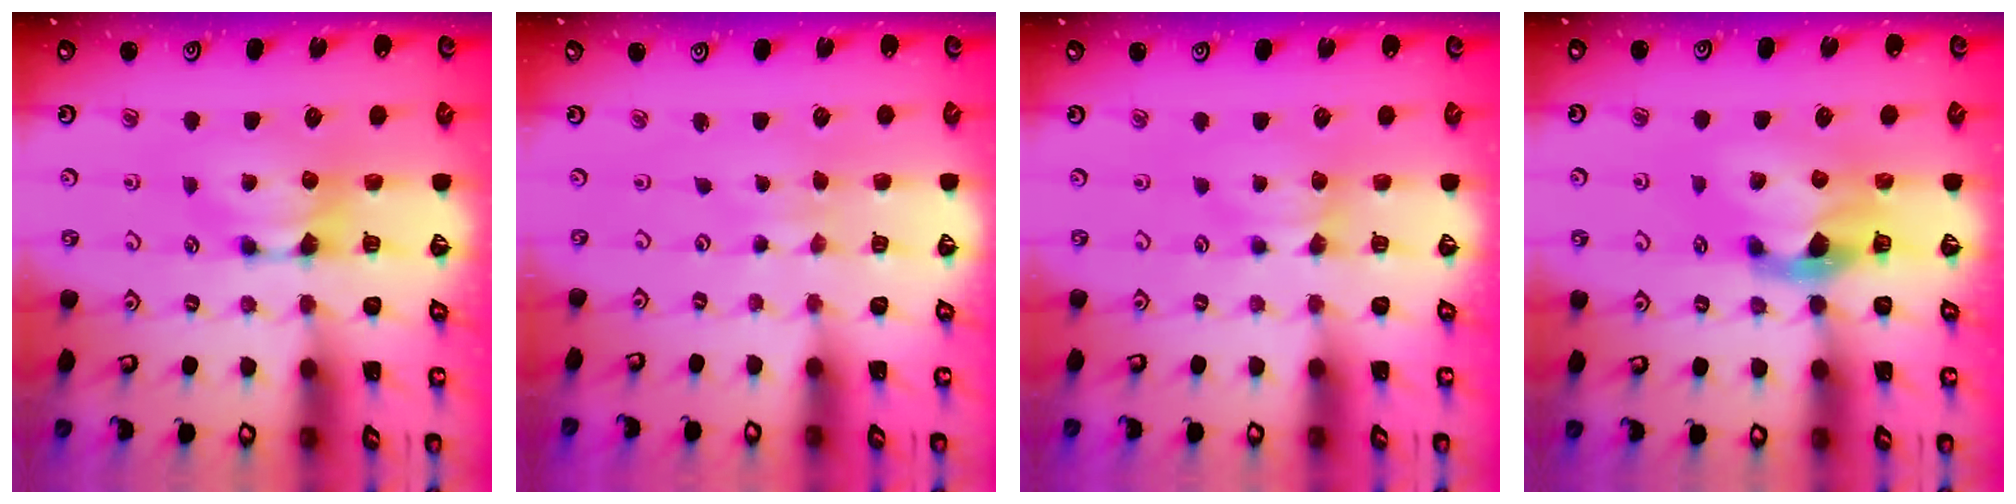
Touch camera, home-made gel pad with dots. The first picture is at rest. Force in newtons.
{"total": 4.9, "press": 4.9, "slide": 0.1}
{"total": 1.8, "press": 1.7, "slide": 0.6}
{"total": 2.8, "press": 2.5, "slide": 1.3}